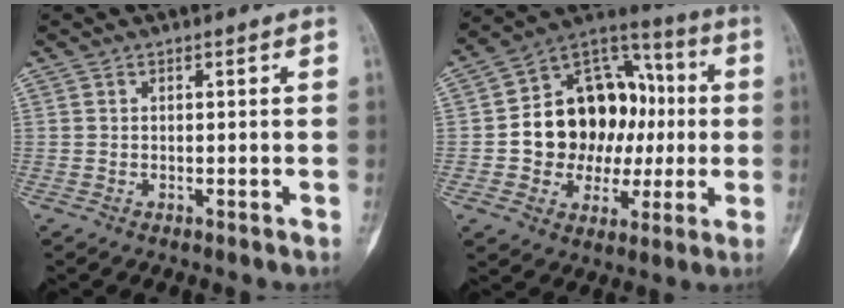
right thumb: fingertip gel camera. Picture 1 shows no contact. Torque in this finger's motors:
{"motor_torque": [1.82, 2.08, 0.64, -0.44, 0.13]}